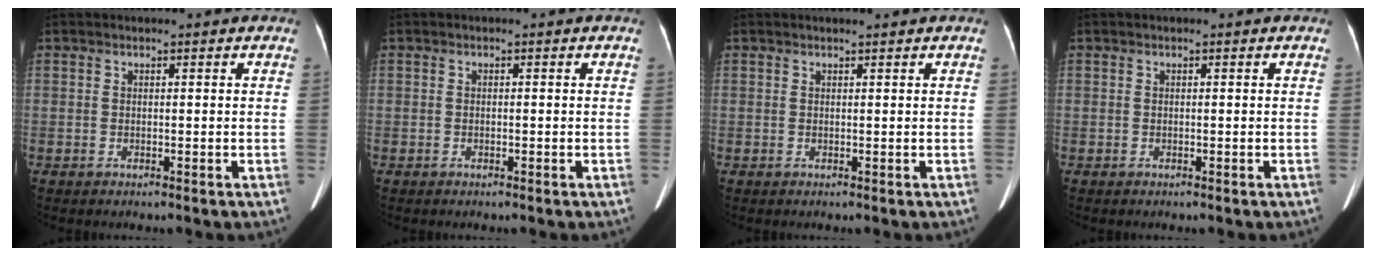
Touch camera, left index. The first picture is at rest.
{"total": 0.0}
{"total": 0.9, "force": [0.8, -0.1, 0.3], "torque": [-0.007, 0.002, 0.016]}
{"total": 0.0}